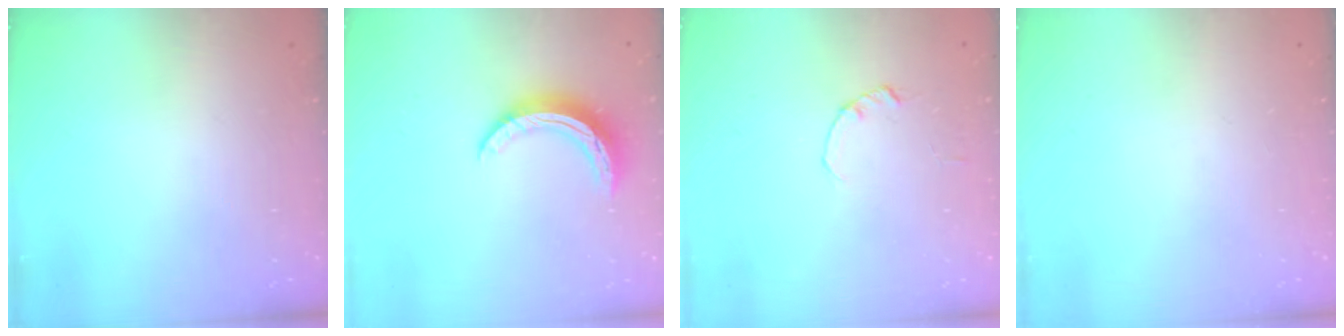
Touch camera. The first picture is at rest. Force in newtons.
{"total": 11.0, "press": 11.0, "slide": 0.5}
{"total": 0.0}
{"total": 0.0}